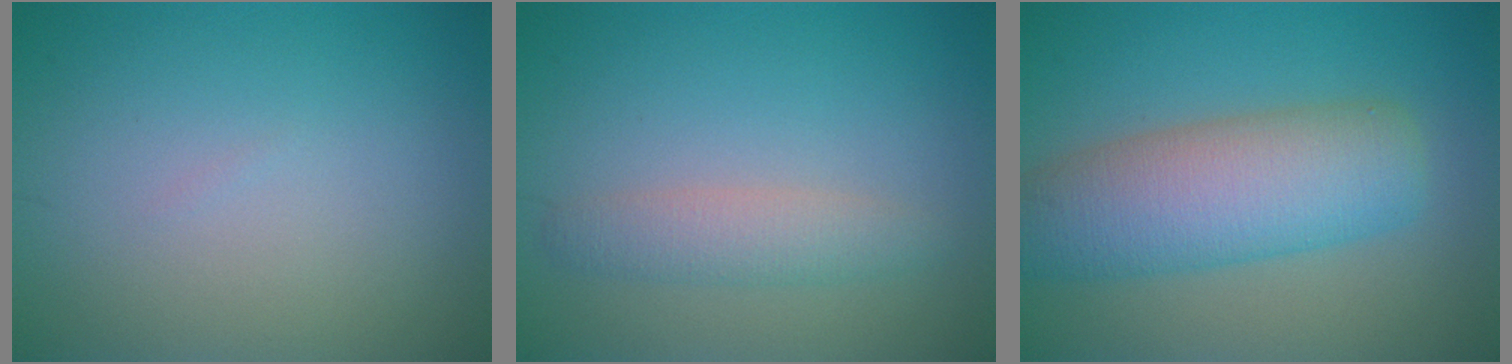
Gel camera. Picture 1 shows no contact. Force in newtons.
{"total": 2.4, "press": 2.4, "slide": 0.0}
{"total": 8.1, "press": 8.1, "slide": 0.2}